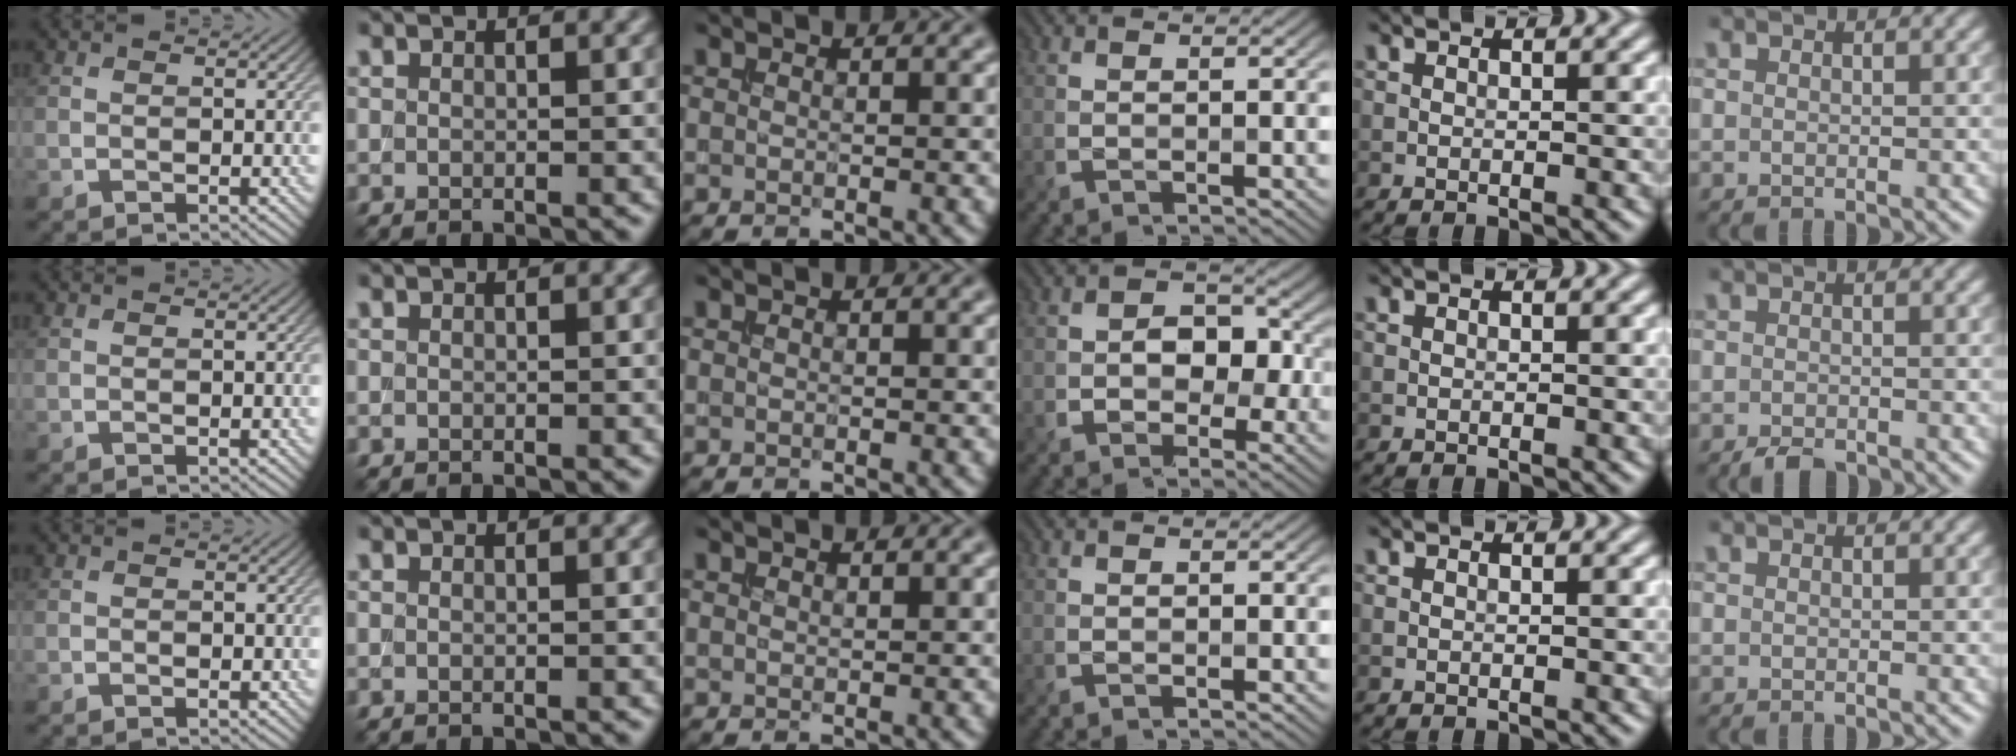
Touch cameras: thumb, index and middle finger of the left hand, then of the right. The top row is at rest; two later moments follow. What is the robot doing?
{"motion": "insert", "object": "backpack"}